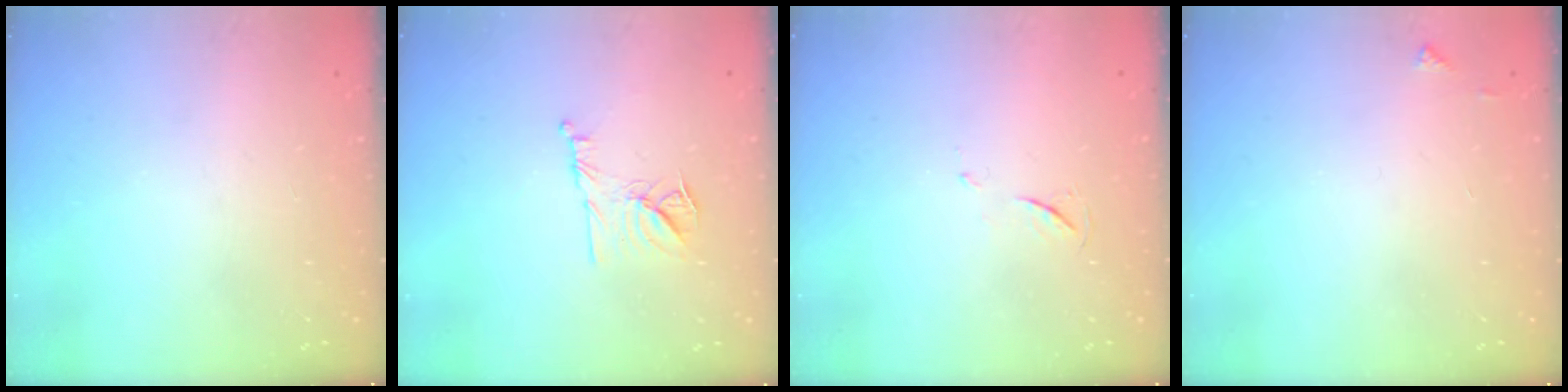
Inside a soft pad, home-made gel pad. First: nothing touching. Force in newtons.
{"total": 9.6, "press": 9.6, "slide": 0.9}
{"total": 4.1, "press": 4.1, "slide": 0.6}
{"total": 3.6, "press": 3.6, "slide": 0.5}